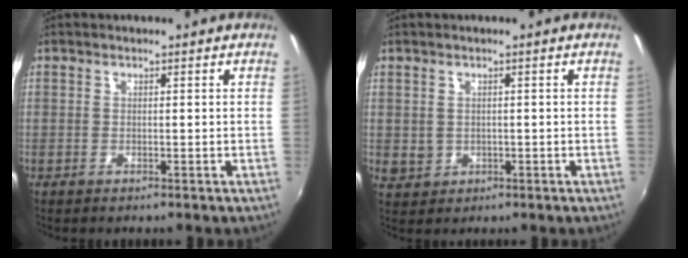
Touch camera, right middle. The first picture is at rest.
{"total": 2.7, "force": [0.1, 2.6, 1.0], "torque": [-0.015, 0.000, 0.007]}